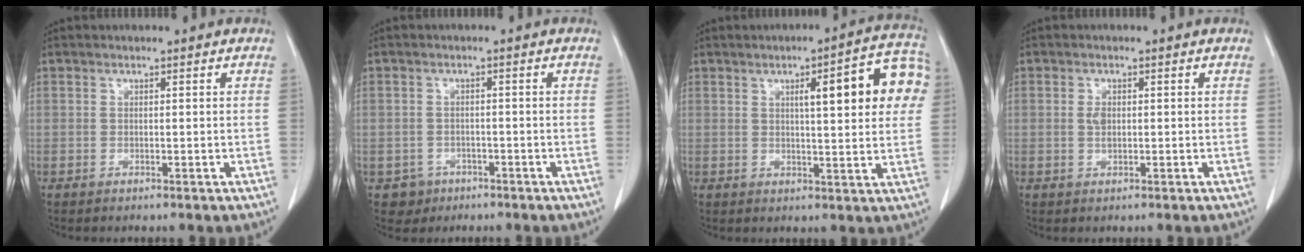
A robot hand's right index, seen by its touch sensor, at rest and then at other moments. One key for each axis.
{"total": 3.1, "fx": -1.6, "fy": 2.6, "fz": 0.0, "tx": 0.005, "ty": 0.012, "tz": -0.022}
{"total": 12.1, "fx": 3.1, "fy": 2.2, "fz": 11.4, "tx": -0.139, "ty": 0.027, "tz": 0.033}
{"total": 1.7, "fx": 0.2, "fy": 0.9, "fz": 1.5, "tx": -0.027, "ty": 0.000, "tz": 0.003}